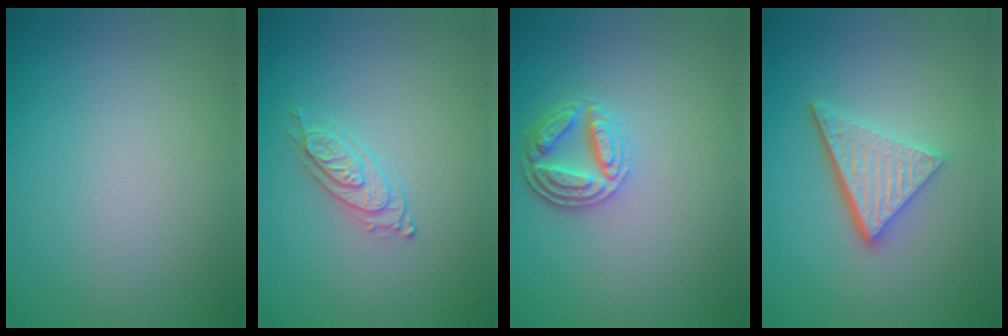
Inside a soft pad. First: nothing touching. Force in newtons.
{"total": 2.2, "press": 2.0, "slide": 0.7}
{"total": 3.8, "press": 3.2, "slide": 2.0}
{"total": 4.9, "press": 3.4, "slide": 3.6}